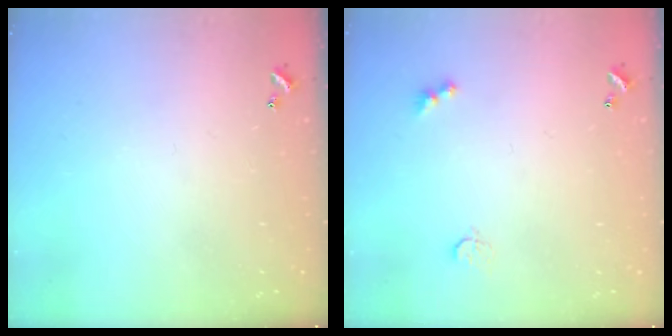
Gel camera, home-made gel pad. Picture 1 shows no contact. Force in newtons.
{"total": 2.9, "press": 2.8, "slide": 0.7}